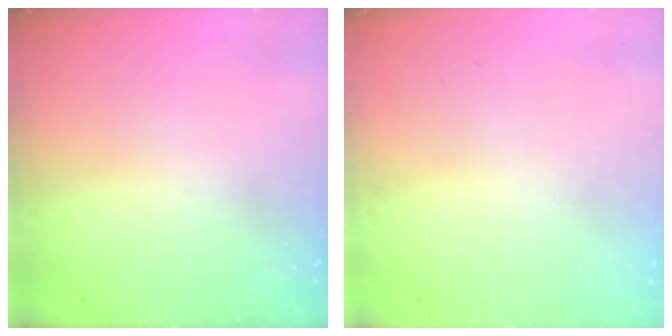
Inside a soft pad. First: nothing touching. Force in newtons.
{"total": 0.0}